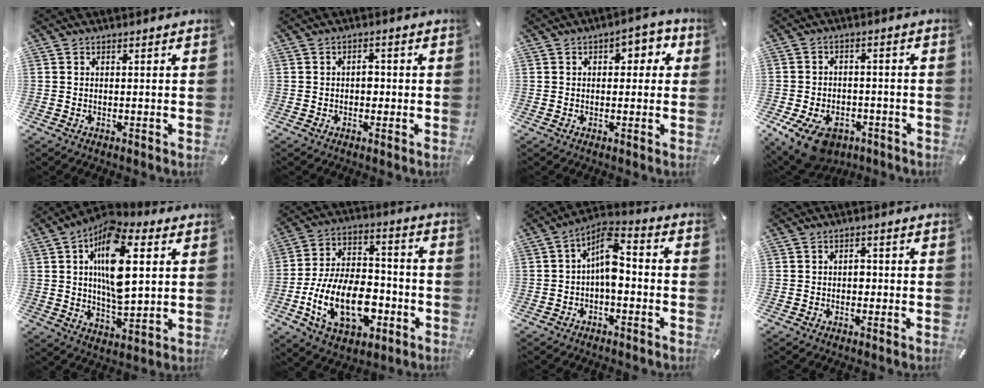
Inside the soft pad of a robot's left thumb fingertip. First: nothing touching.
{"total": 2.5, "force": [-0.3, 1.8, 1.7], "torque": [-0.026, 0.003, -0.010]}
{"total": 4.6, "force": [0.8, 3.1, 3.3], "torque": [-0.037, 0.001, 0.003]}
{"total": 10.6, "force": [-6.2, 6.6, 5.6], "torque": [-0.112, 0.035, -0.108]}
{"total": 16.9, "force": [4.6, 8.5, 13.9], "torque": [-0.248, -0.013, 0.074]}
{"total": 20.6, "force": [-7.3, 12.5, 14.7], "torque": [-0.291, 0.033, -0.121]}
{"total": 8.6, "force": [-1.2, 4.5, 7.3], "torque": [-0.132, 0.003, -0.021]}
{"total": 1.9, "force": [-0.3, 1.4, 1.2], "torque": [-0.016, 0.002, -0.010]}